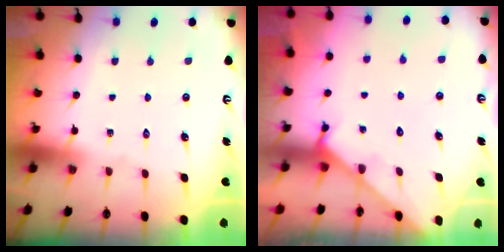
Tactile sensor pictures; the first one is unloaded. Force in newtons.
{"total": 1.2, "press": 1.2, "slide": 0.1}